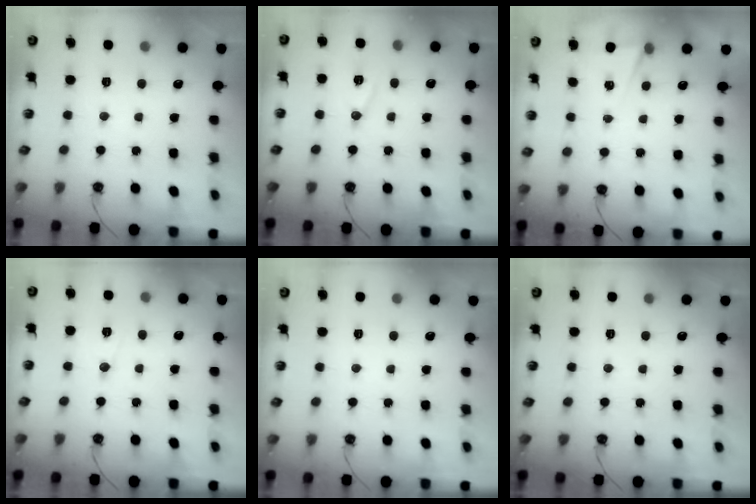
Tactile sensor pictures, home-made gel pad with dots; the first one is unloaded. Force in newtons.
{"total": 8.6, "press": 7.8, "slide": 3.6}
{"total": 4.9, "press": 2.4, "slide": 4.3}
{"total": 5.1, "press": 4.8, "slide": 1.8}
{"total": 0.0}
{"total": 0.0}